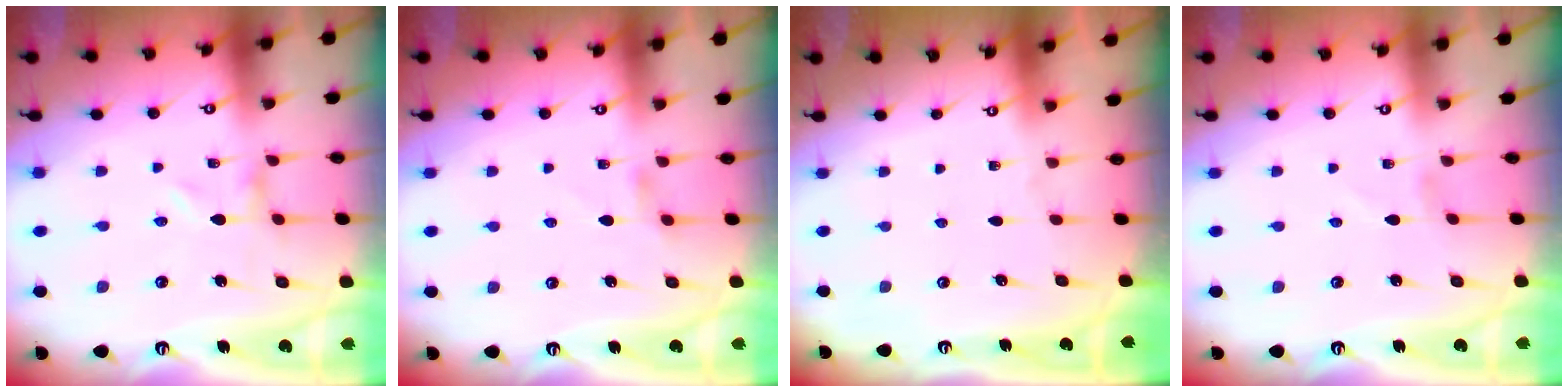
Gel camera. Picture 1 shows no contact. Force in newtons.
{"total": 1.6, "press": 1.6, "slide": 0.4}
{"total": 0.0}
{"total": 1.1, "press": 1.1, "slide": 0.1}